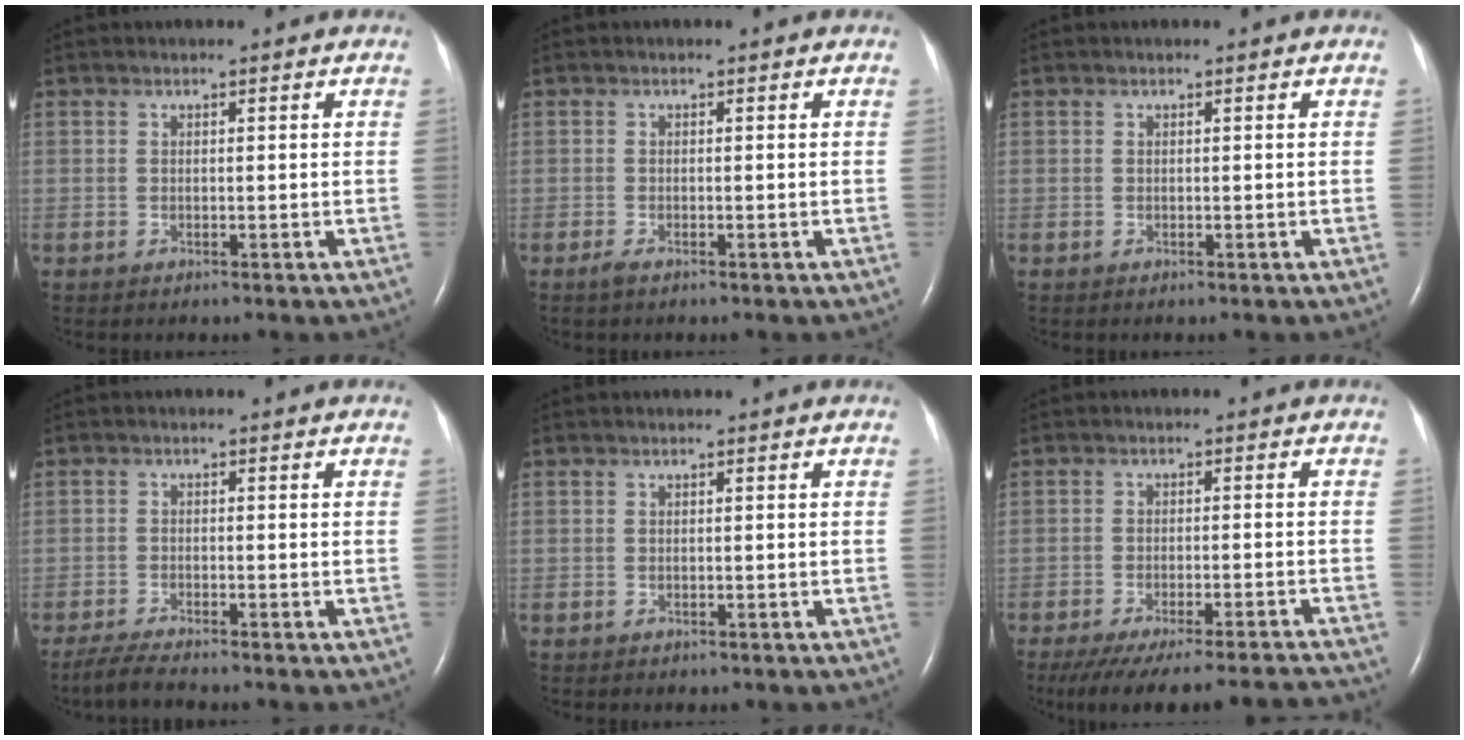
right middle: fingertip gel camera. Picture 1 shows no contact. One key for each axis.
{"total": 0.9, "fx": -0.6, "fy": 0.1, "fz": 0.6, "tx": -0.020, "ty": -0.003, "tz": -0.013}
{"total": 0.0}
{"total": 3.4, "fx": -3.0, "fy": -0.2, "fz": 1.5, "tx": -0.040, "ty": -0.015, "tz": -0.059}
{"total": 0.0}
{"total": 19.0, "fx": -17.6, "fy": 0.9, "fz": 7.1, "tx": -0.101, "ty": -0.028, "tz": -0.236}